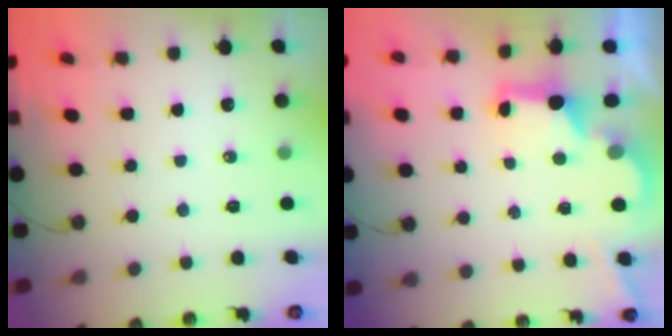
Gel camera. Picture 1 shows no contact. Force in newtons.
{"total": 2.8, "press": 2.7, "slide": 0.9}